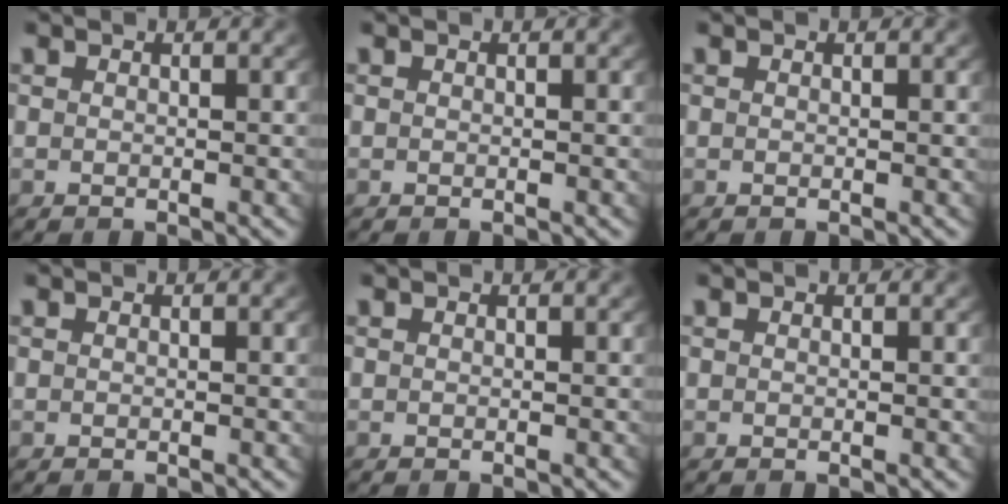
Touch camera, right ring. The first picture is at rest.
{"total": 0.0}
{"total": 0.0}
{"total": 0.0}
{"total": 0.0}
{"total": 0.0}